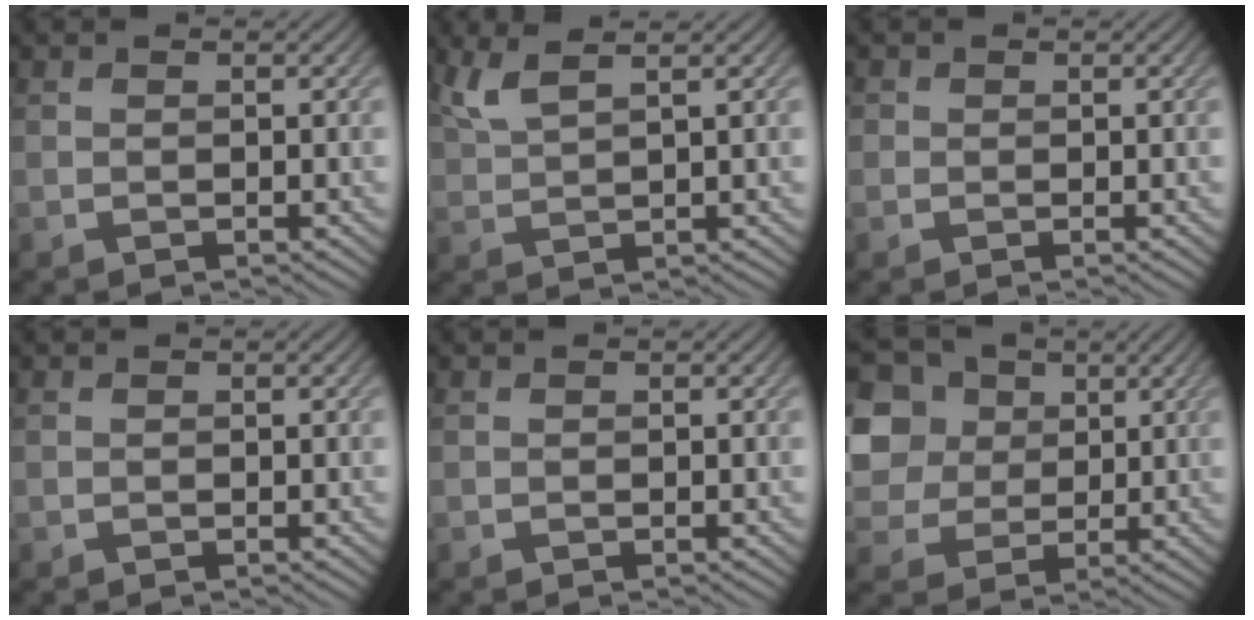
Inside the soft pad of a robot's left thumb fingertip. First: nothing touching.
{"total": 3.8, "force": [2.4, 0.9, 2.8], "torque": [-0.067, 0.010, 0.057]}
{"total": 1.1, "force": [0.2, 1.1, 0.2], "torque": [0.001, -0.002, 0.000]}
{"total": 0.0}
{"total": 0.0}
{"total": 14.4, "force": [4.3, 11.9, 6.8], "torque": [-0.223, 0.024, 0.091]}